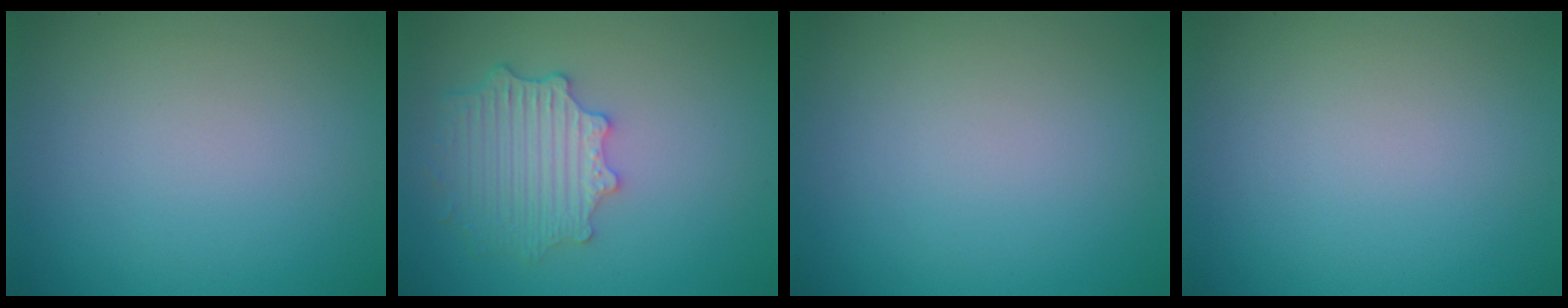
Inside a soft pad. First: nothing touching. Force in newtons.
{"total": 4.5, "press": 4.0, "slide": 2.1}
{"total": 0.0}
{"total": 0.0}